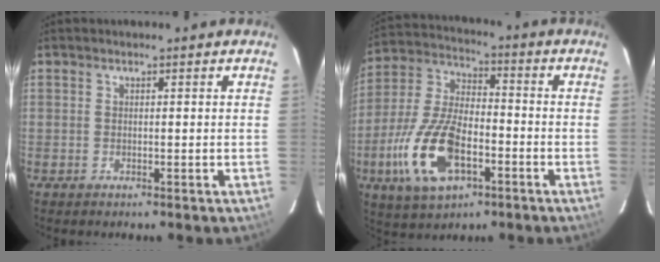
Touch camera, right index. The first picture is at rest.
{"total": 17.1, "force": [-6.5, 8.3, 13.5], "torque": [-0.298, -0.006, -0.117]}